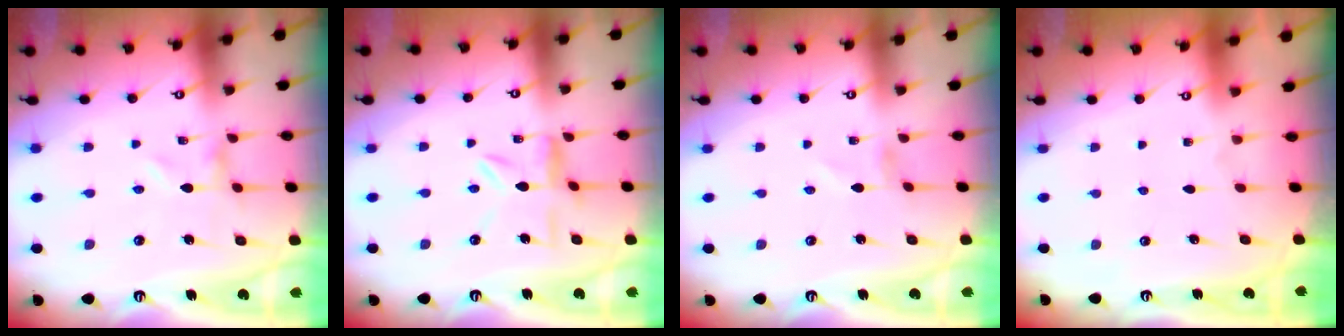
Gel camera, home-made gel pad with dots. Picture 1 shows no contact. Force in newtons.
{"total": 7.0, "press": 6.9, "slide": 0.6}
{"total": 0.7, "press": 0.7, "slide": 0.2}
{"total": 1.6, "press": 1.6, "slide": 0.2}